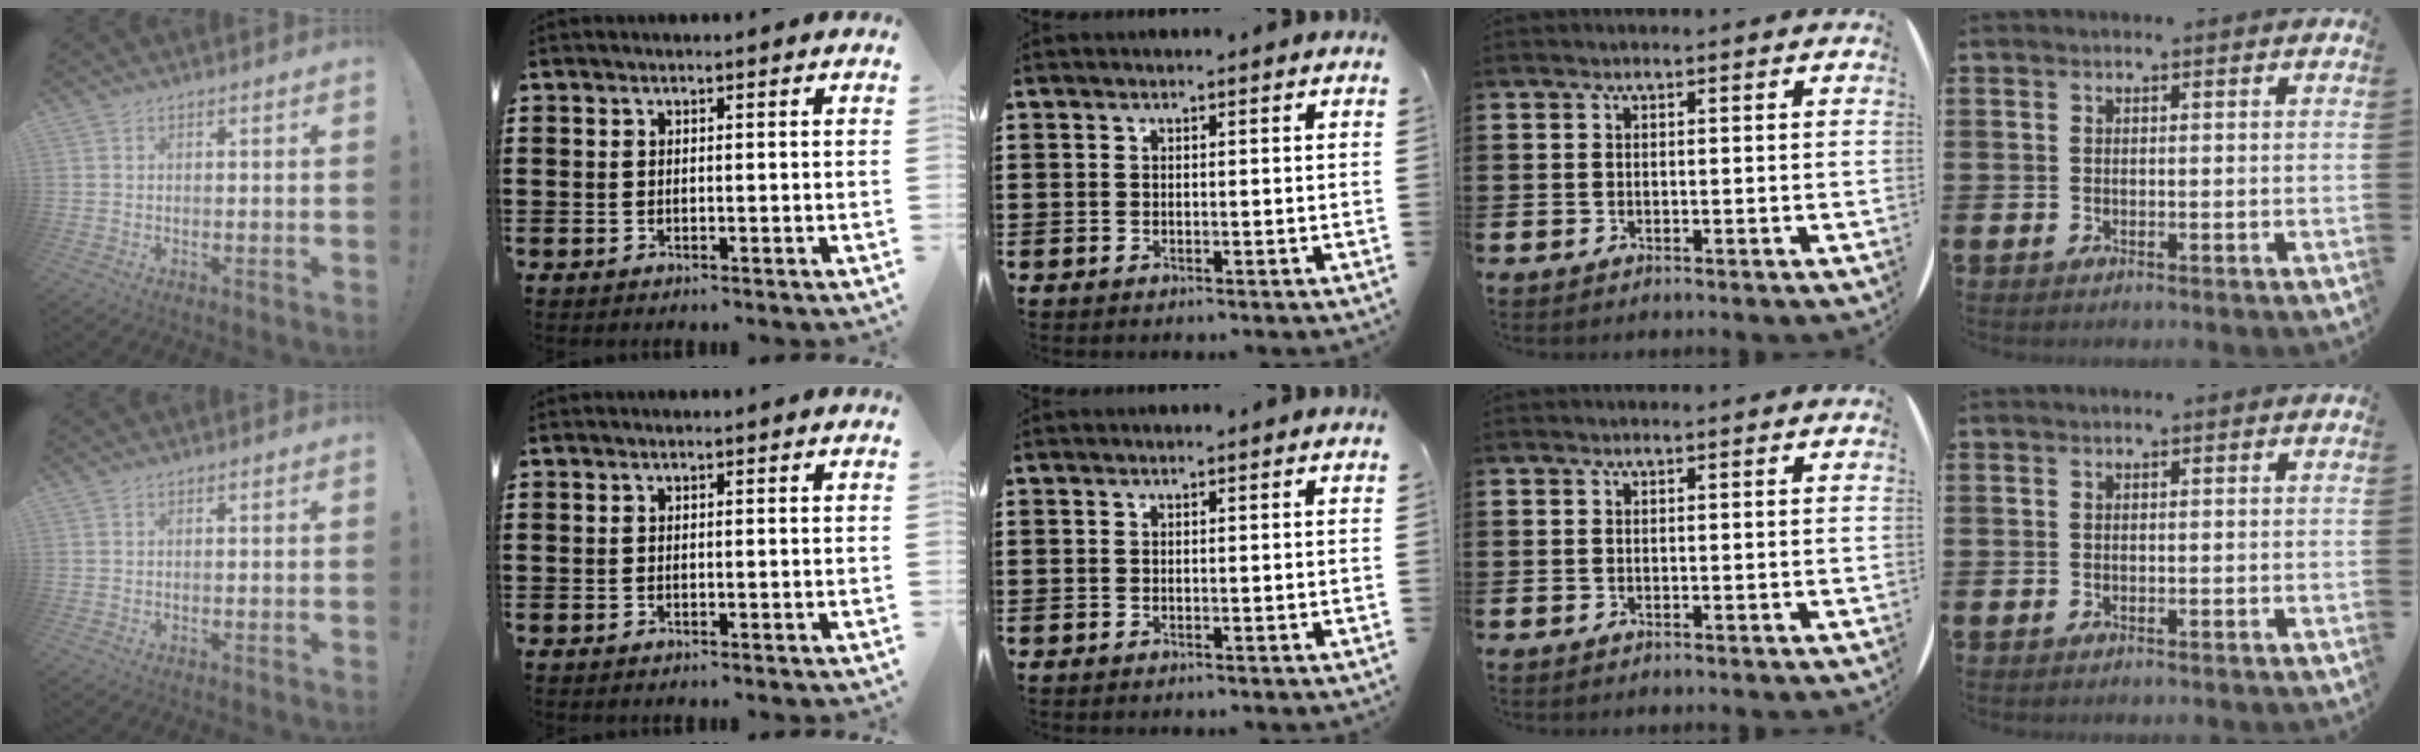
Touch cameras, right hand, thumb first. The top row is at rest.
{}